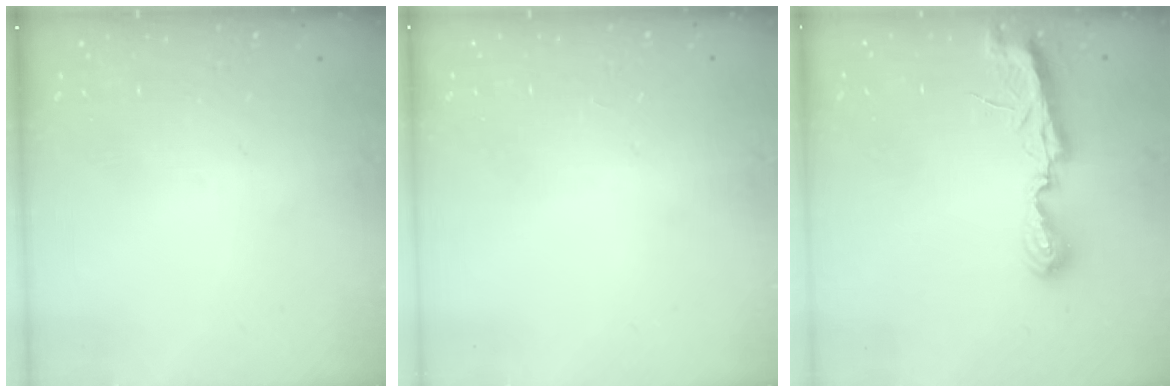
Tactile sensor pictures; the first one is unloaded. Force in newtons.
{"total": 1.0, "press": 0.8, "slide": 0.6}
{"total": 7.2, "press": 7.2, "slide": 0.1}